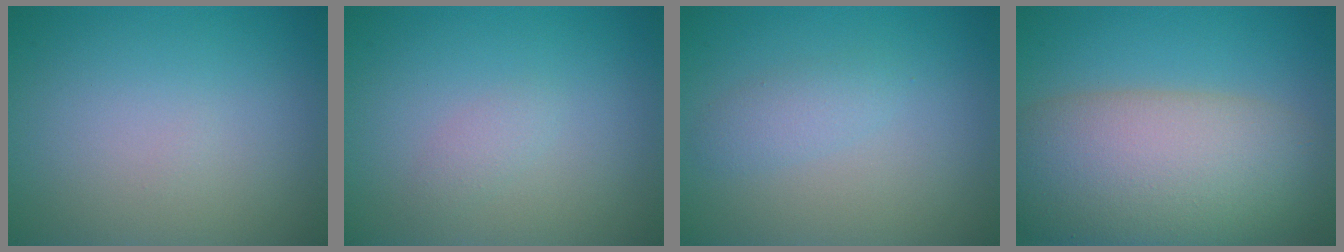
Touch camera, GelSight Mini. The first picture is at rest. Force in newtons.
{"total": 1.0, "press": 1.0, "slide": 0.1}
{"total": 1.5, "press": 1.5, "slide": 0.1}
{"total": 11.8, "press": 11.7, "slide": 0.7}